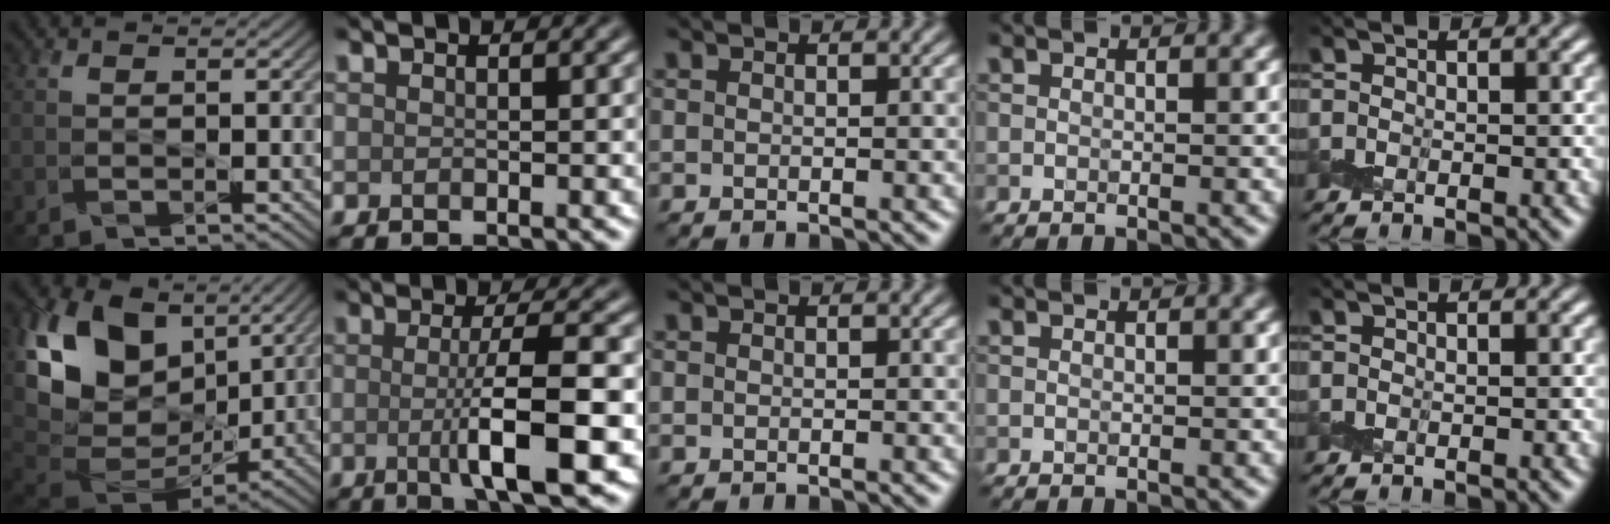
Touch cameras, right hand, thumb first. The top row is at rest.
{"thumb": {"total": 17.0, "force": [5.0, 11.5, 11.5], "torque": [-0.267, 0.002, 0.104]}, "index": {"total": 7.1, "force": [-0.8, 1.4, 7.0], "torque": [-0.108, -0.006, -0.014]}}